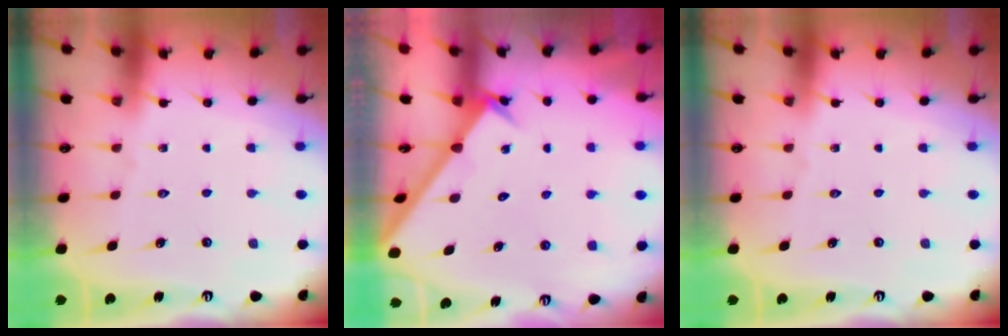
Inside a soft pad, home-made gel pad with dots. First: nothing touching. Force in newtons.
{"total": 2.0, "press": 2.0, "slide": 0.2}
{"total": 0.0}